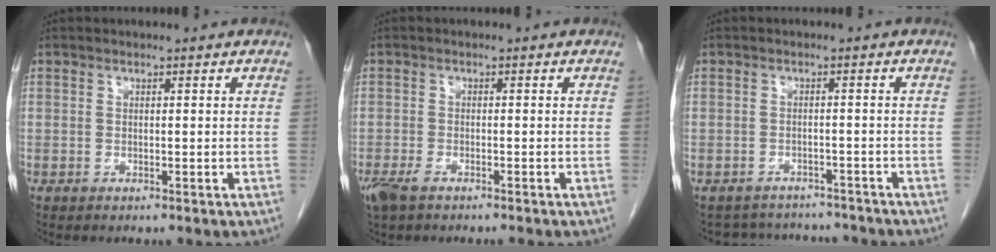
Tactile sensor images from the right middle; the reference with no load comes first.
{"total": 3.9, "force": [-2.9, 1.1, 2.4], "torque": [-0.050, -0.010, -0.049]}
{"total": 7.7, "force": [-7.3, 2.3, 0.5], "torque": [-0.005, 0.018, -0.089]}